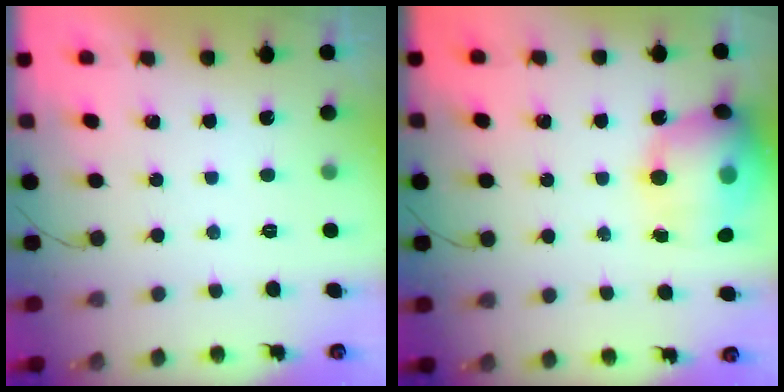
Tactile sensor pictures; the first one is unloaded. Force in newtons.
{"total": 19.8, "press": 19.5, "slide": 3.8}